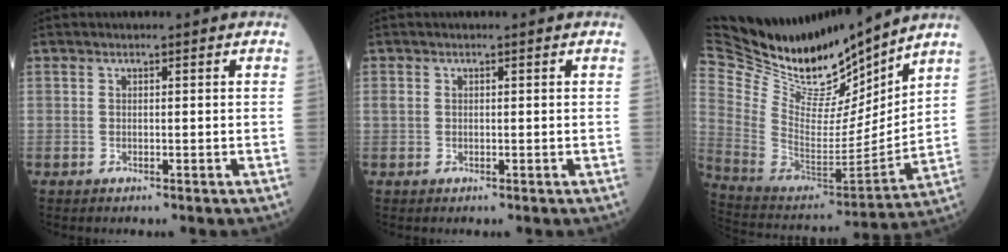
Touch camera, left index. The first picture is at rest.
{"total": 0.6, "force": [0.0, 0.5, 0.3], "torque": [-0.009, 0.005, 0.001]}
{"total": 23.8, "force": [21.1, 5.4, 9.4], "torque": [-0.193, -0.031, 0.367]}